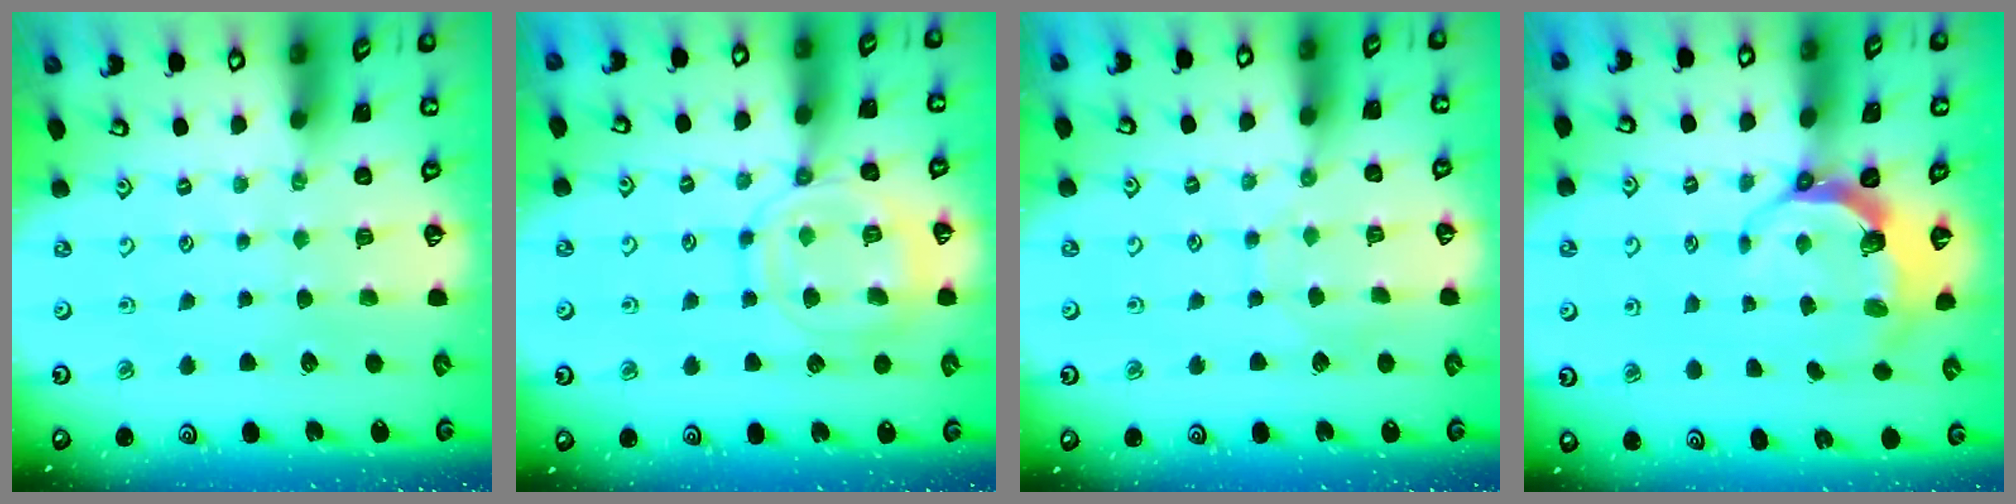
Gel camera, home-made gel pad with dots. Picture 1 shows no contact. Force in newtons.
{"total": 14.4, "press": 14.3, "slide": 1.2}
{"total": 4.7, "press": 4.7, "slide": 0.4}
{"total": 6.9, "press": 5.2, "slide": 4.5}